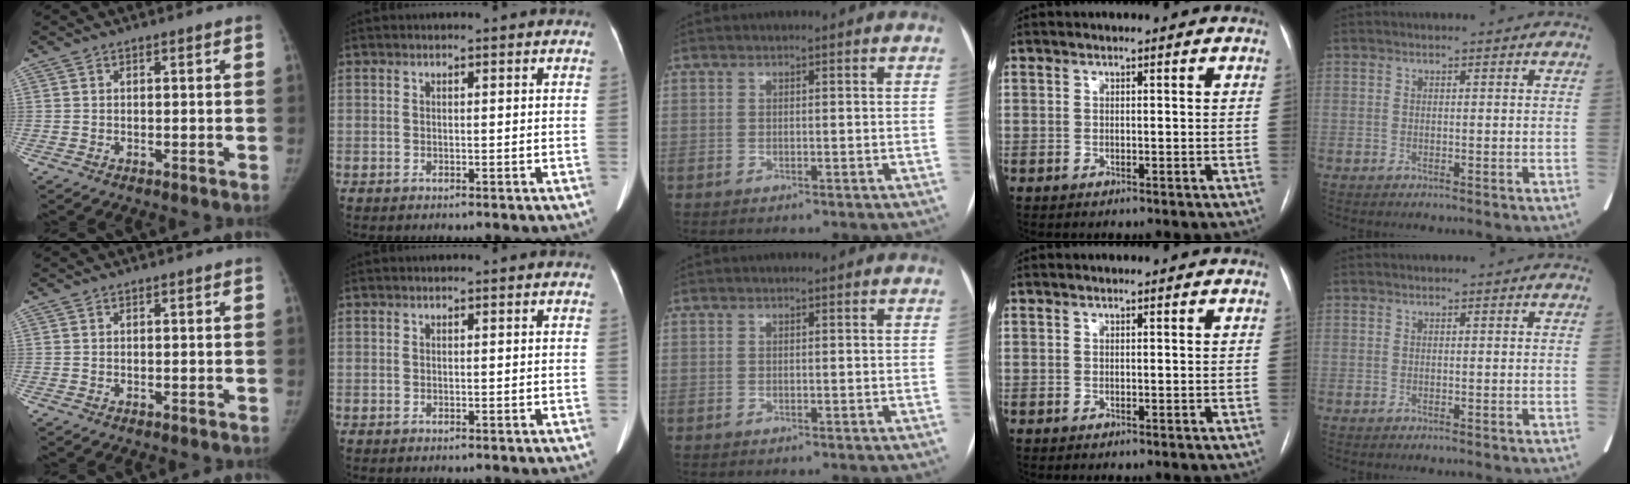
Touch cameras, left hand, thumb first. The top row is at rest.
{}